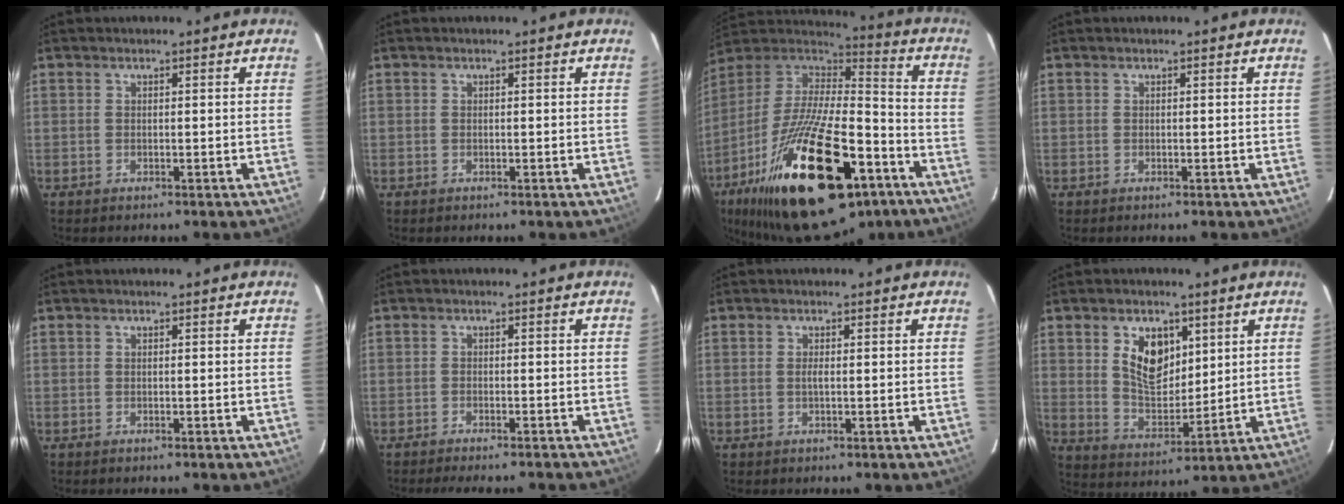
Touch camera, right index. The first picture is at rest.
{"total": 0.0}
{"total": 33.4, "force": [-18.0, 13.0, 24.9], "torque": [-0.465, -0.031, -0.285]}
{"total": 0.0}
{"total": 0.0}
{"total": 8.1, "force": [-7.2, 1.3, 3.5], "torque": [-0.078, -0.009, -0.101]}
{"total": 0.9, "force": [0.0, 0.1, 0.9], "torque": [-0.018, 0.000, -0.002]}
{"total": 9.8, "force": [3.9, 6.0, 6.6], "torque": [-0.118, 0.007, 0.082]}